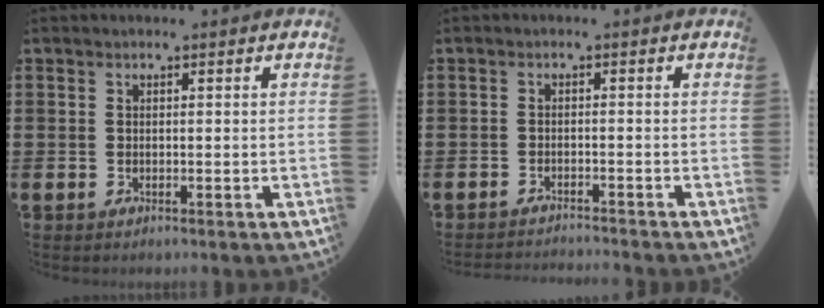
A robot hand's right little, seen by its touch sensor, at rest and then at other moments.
{"total": 1.4, "force": [-1.4, -0.2, 0.0], "torque": [-0.002, 0.003, -0.029]}